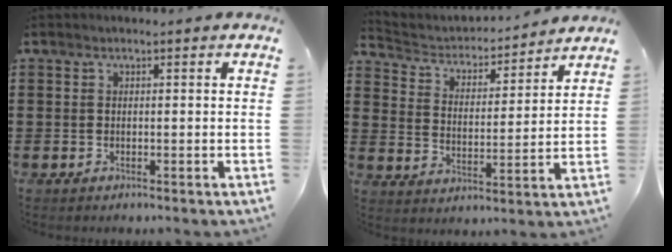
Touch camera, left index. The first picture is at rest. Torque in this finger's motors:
{"motor_torque": [-0.02, 0.01, 0.04, -0.03]}